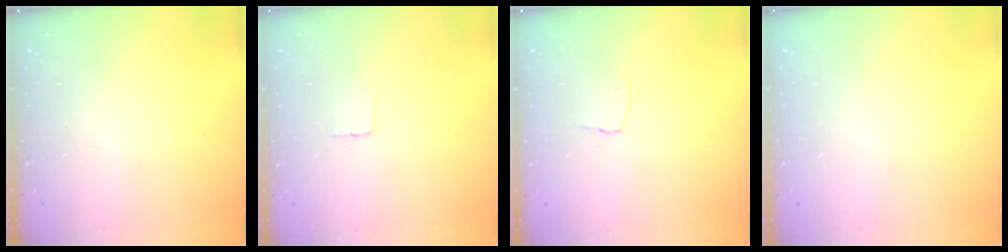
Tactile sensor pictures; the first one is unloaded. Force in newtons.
{"total": 2.5, "press": 2.5, "slide": 0.1}
{"total": 2.7, "press": 2.7, "slide": 0.3}
{"total": 0.0}